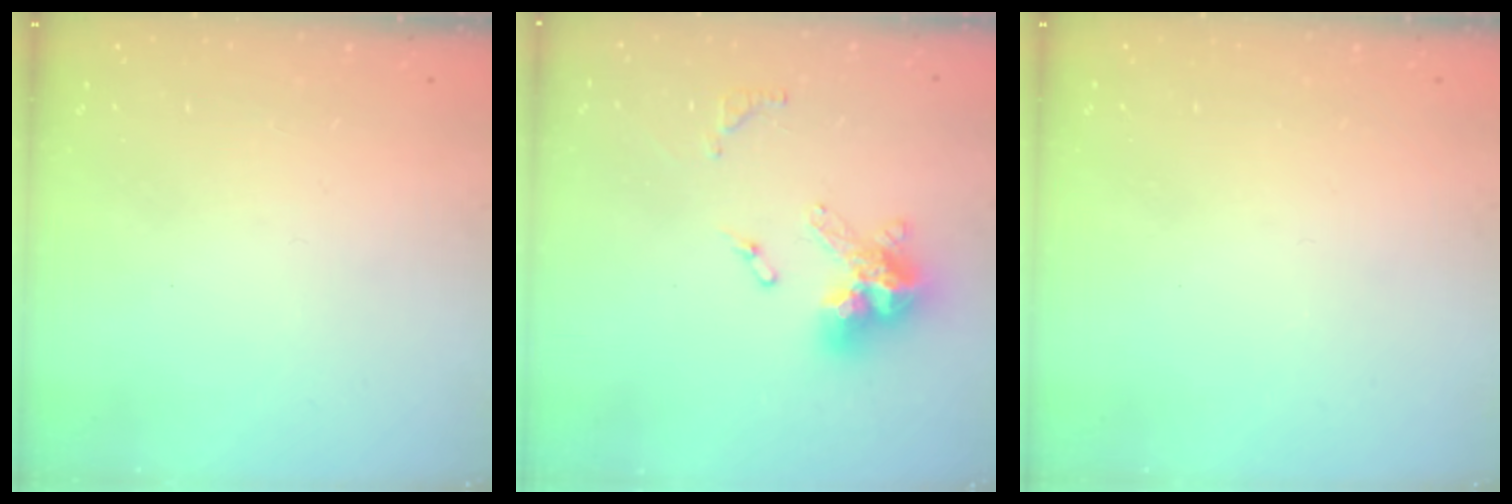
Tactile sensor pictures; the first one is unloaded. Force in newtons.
{"total": 12.8, "press": 12.7, "slide": 1.4}
{"total": 0.0}